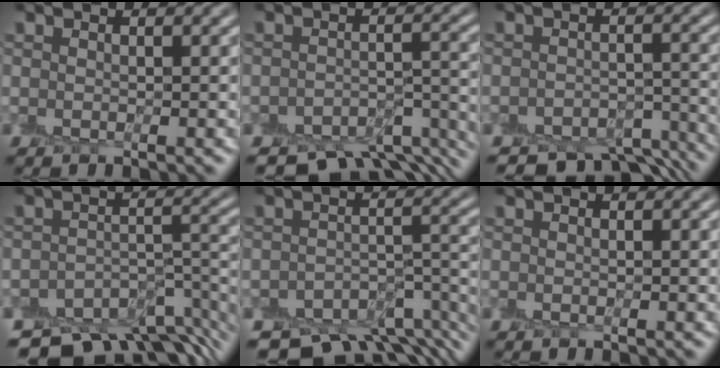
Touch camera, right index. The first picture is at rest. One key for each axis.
{"total": 7.3, "fx": -6.5, "fy": 2.3, "fz": 2.5, "tx": -0.027, "ty": -0.012, "tz": -0.092}
{"total": 6.5, "fx": -5.7, "fy": 2.3, "fz": 1.9, "tx": -0.015, "ty": -0.006, "tz": -0.084}
{"total": 10.0, "fx": -8.6, "fy": 3.1, "fz": 4.1, "tx": -0.055, "ty": -0.009, "tz": -0.129}
{"total": 9.0, "fx": -7.7, "fy": 2.9, "fz": 3.7, "tx": -0.046, "ty": -0.013, "tz": -0.115}
{"total": 0.0}